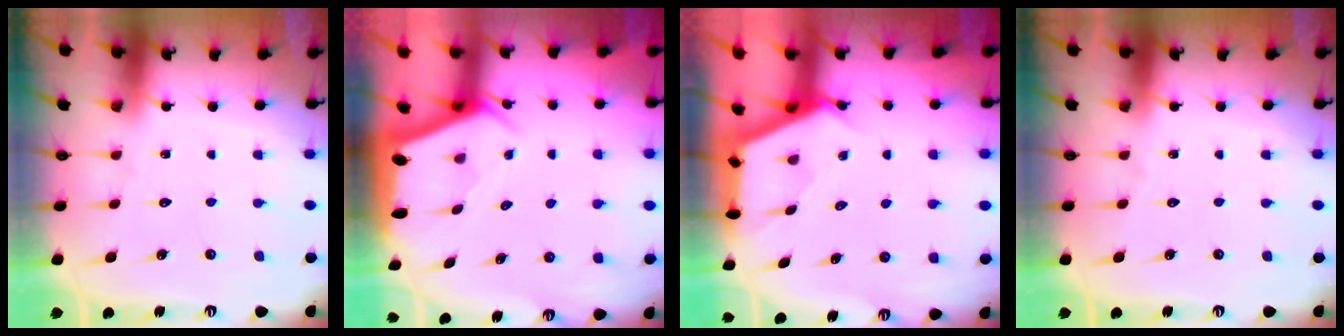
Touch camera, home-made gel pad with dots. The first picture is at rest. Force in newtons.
{"total": 2.0, "press": 2.0, "slide": 0.5}
{"total": 2.7, "press": 2.7, "slide": 0.4}
{"total": 0.0}